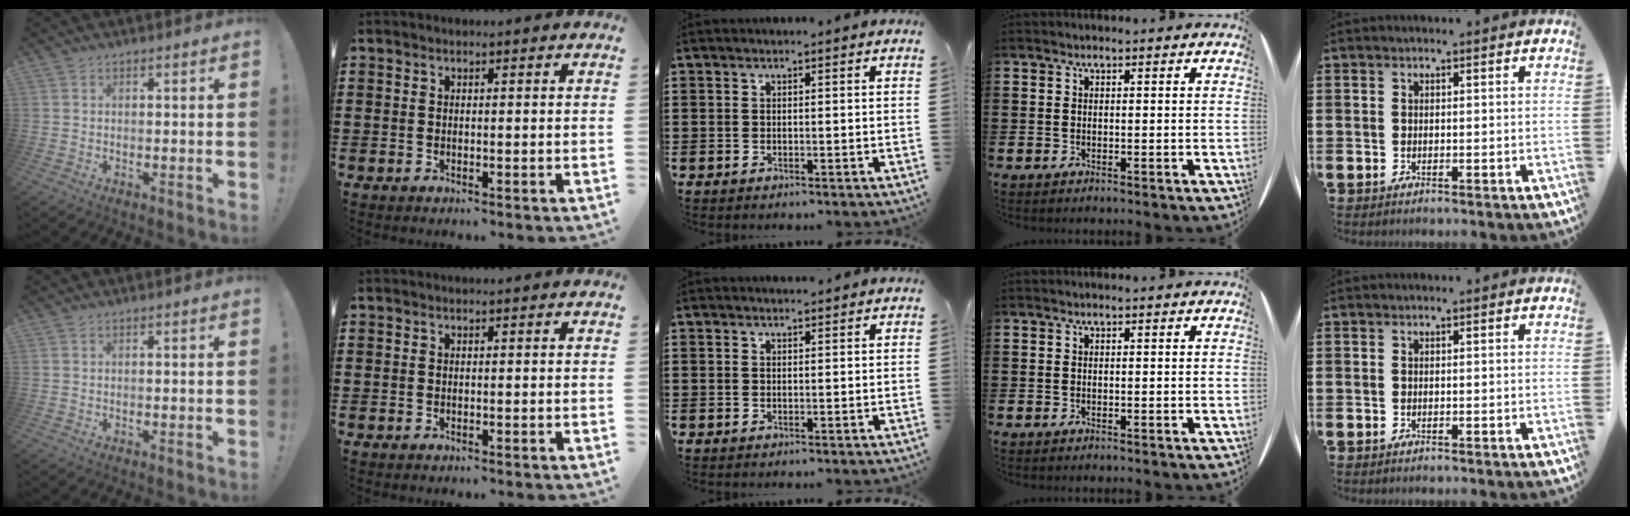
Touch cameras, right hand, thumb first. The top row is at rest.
{"middle": {"total": 0.6, "force": [0.6, 0.3, 0.0], "torque": [-0.002, 0.000, 0.011]}}